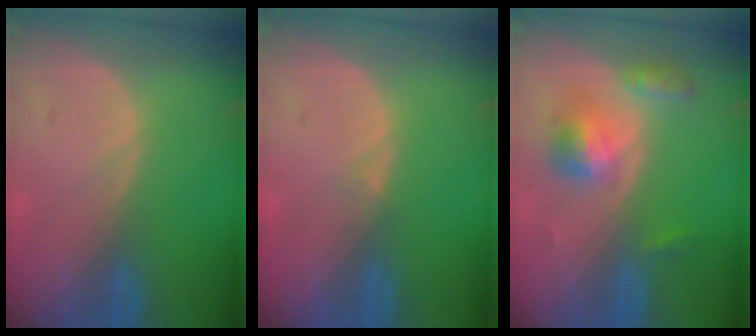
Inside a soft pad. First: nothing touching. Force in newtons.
{"total": 0.6, "press": 0.5, "slide": 0.4}
{"total": 5.3, "press": 5.0, "slide": 1.6}